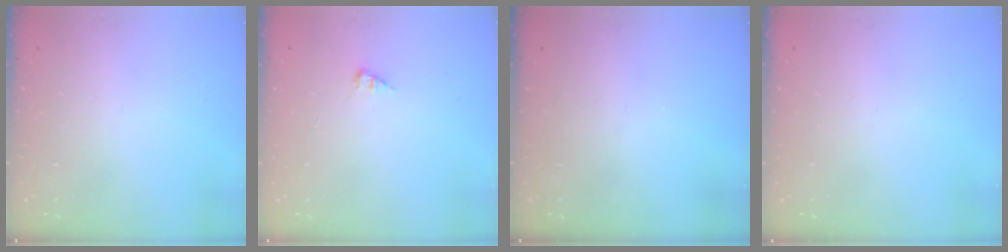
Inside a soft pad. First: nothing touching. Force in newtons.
{"total": 0.0}
{"total": 0.0}
{"total": 0.0}